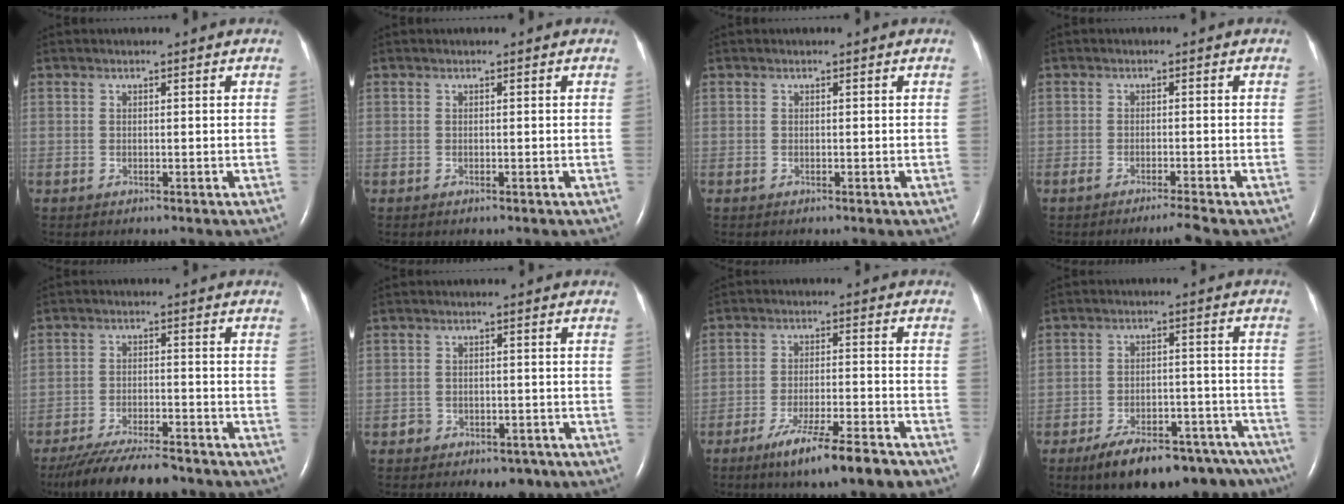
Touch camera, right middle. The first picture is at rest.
{"total": 0.0}
{"total": 0.0}
{"total": 2.5, "force": [-2.1, -0.7, 1.2], "torque": [-0.030, -0.006, -0.040]}
{"total": 13.1, "force": [-11.4, 2.1, 5.9], "torque": [-0.103, -0.016, -0.176]}
{"total": 3.8, "force": [-2.6, 2.6, 0.9], "torque": [-0.002, 0.012, -0.030]}
{"total": 10.7, "force": [-7.7, 0.9, 7.4], "torque": [-0.118, -0.020, -0.121]}
{"total": 18.8, "force": [-15.4, 6.8, 8.5], "torque": [-0.076, 0.028, -0.207]}